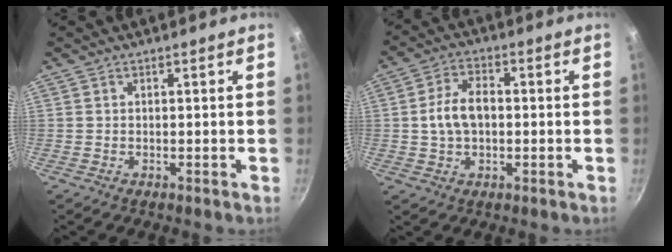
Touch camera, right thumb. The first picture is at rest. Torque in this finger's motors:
{"motor_torque": [-0.64, 0.55, 0.62, -0.41, 0.15]}